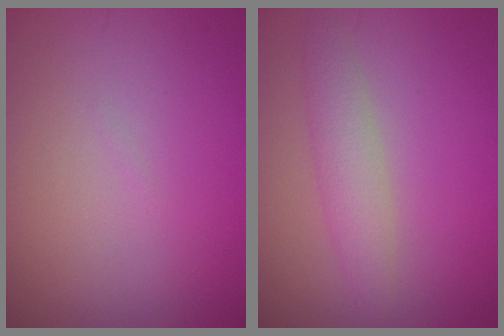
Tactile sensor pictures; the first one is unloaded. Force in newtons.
{"total": 2.8, "press": 2.8, "slide": 0.1}